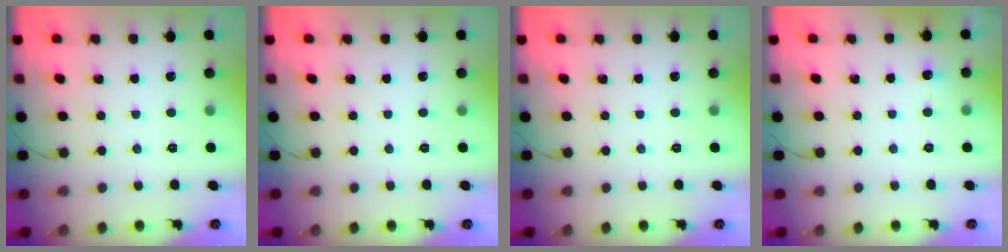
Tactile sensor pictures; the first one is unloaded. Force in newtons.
{"total": 0.0}
{"total": 0.0}
{"total": 11.7, "press": 3.4, "slide": 11.3}